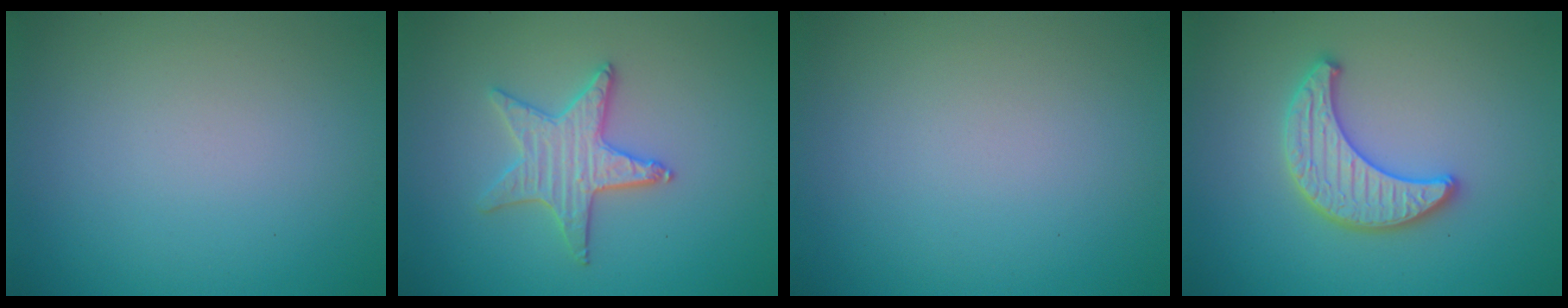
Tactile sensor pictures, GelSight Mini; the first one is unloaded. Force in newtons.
{"total": 3.1, "press": 3.1, "slide": 0.5}
{"total": 0.0}
{"total": 3.4, "press": 3.3, "slide": 0.7}